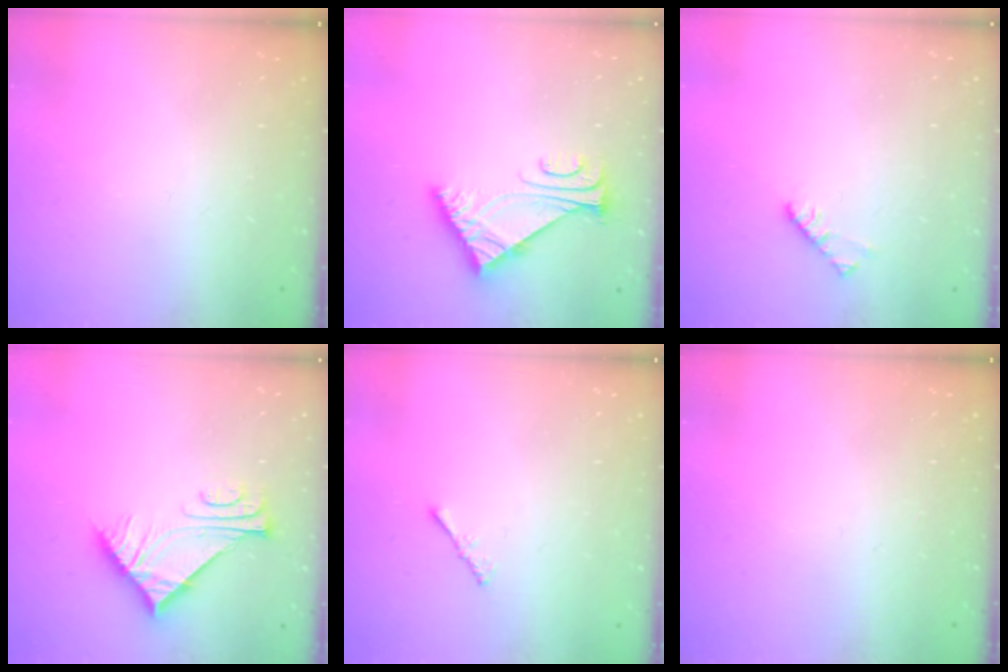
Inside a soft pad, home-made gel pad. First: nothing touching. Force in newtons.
{"total": 6.6, "press": 6.6, "slide": 1.0}
{"total": 4.5, "press": 4.5, "slide": 0.5}
{"total": 7.7, "press": 7.7, "slide": 0.1}
{"total": 1.5, "press": 1.4, "slide": 0.4}
{"total": 0.0}